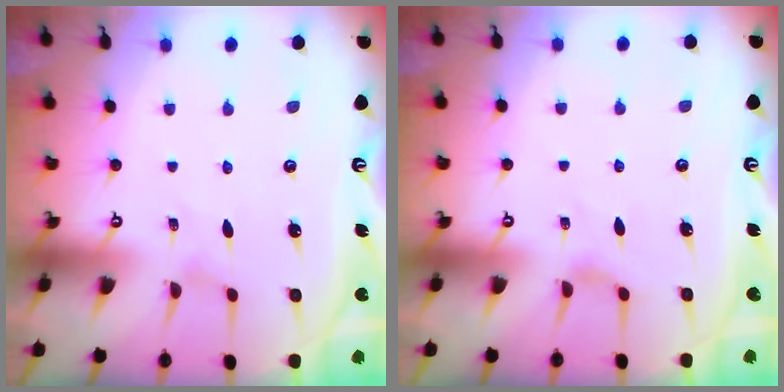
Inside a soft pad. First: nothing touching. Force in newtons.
{"total": 2.0, "press": 2.0, "slide": 0.3}